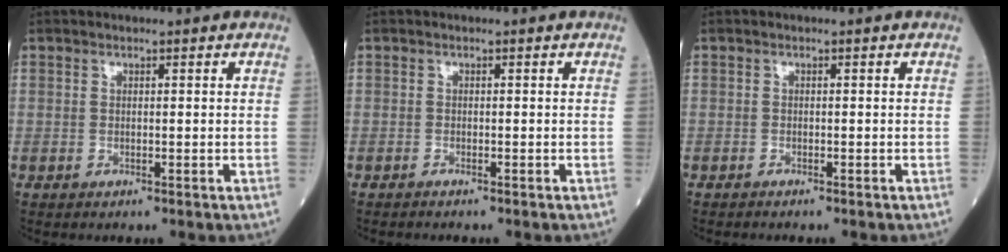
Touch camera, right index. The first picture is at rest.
{"total": 0.8, "force": [-0.8, -0.1, 0.2], "torque": [-0.002, 0.001, -0.012]}
{"total": 0.8, "force": [-0.8, 0.0, 0.2], "torque": [-0.002, 0.001, -0.013]}